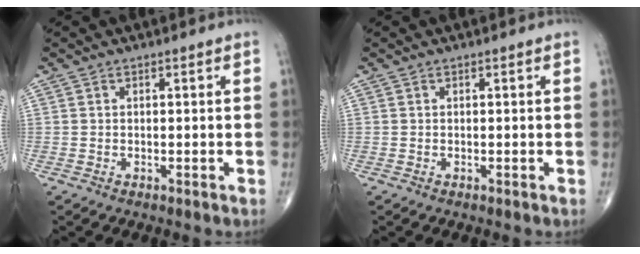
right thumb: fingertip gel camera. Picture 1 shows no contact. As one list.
[{"total": 0.0}]